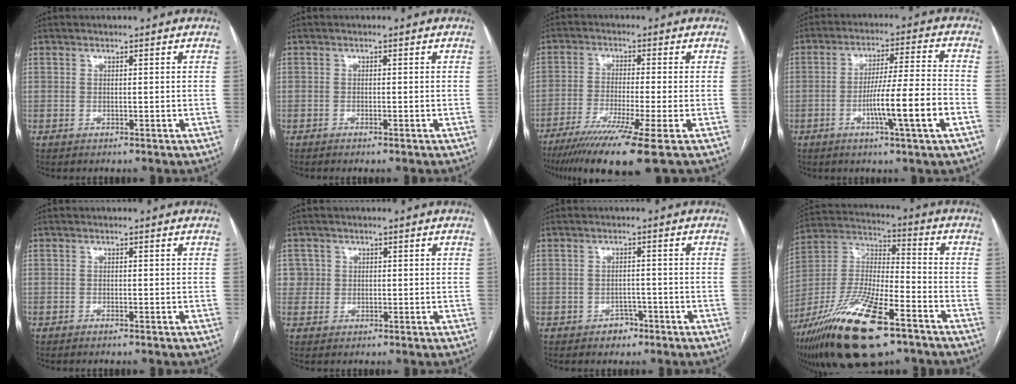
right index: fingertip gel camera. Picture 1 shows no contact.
{"total": 0.9, "force": [-0.7, 0.0, 0.5], "torque": [-0.012, -0.001, -0.011]}
{"total": 12.1, "force": [-8.0, -1.2, 9.0], "torque": [-0.157, -0.034, -0.131]}
{"total": 11.0, "force": [-3.8, -0.8, 10.3], "torque": [-0.176, -0.003, -0.065]}
{"total": 0.7, "force": [-0.6, 0.0, 0.3], "torque": [-0.010, -0.001, -0.008]}
{"total": 2.7, "force": [0.6, 2.6, -0.2], "torque": [0.024, 0.008, 0.005]}
{"total": 2.6, "force": [-1.7, 1.8, 0.8], "torque": [-0.007, 0.008, -0.019]}
{"total": 22.4, "force": [-13.9, 5.9, 16.5], "torque": [-0.341, -0.024, -0.248]}